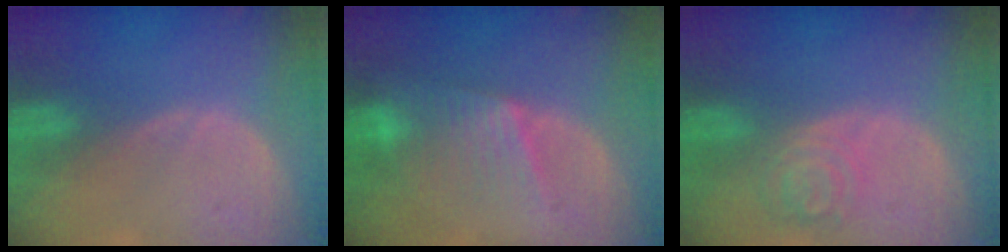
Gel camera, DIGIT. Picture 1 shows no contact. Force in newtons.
{"total": 6.4, "press": 6.3, "slide": 1.0}
{"total": 4.7, "press": 4.2, "slide": 2.1}